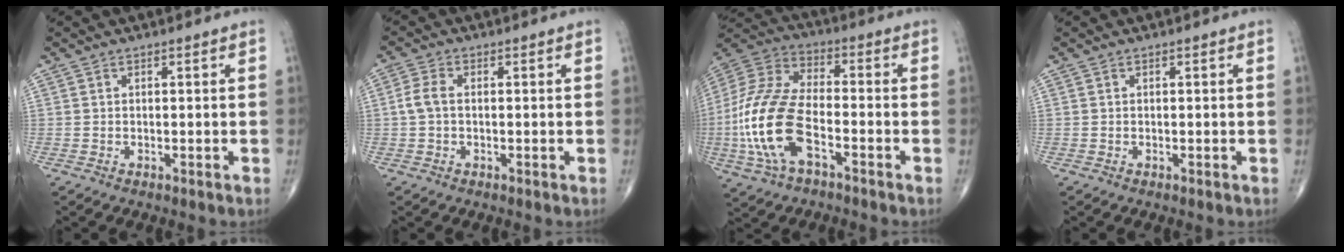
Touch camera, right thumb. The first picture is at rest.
{"total": 3.3, "force": [0.0, 2.0, 2.6], "torque": [-0.062, 0.008, -0.006]}
{"total": 18.0, "force": [-5.3, 8.7, 14.8], "torque": [-0.325, 0.027, -0.101]}
{"total": 0.0}